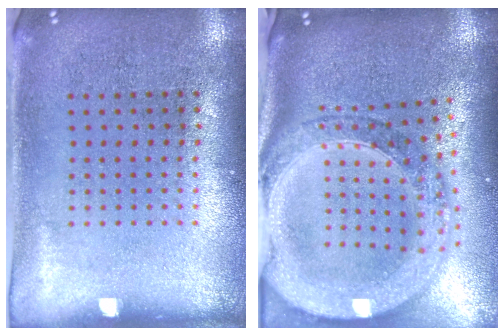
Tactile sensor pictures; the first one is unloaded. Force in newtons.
{"total": 2.8, "press": 2.3, "slide": 1.6}